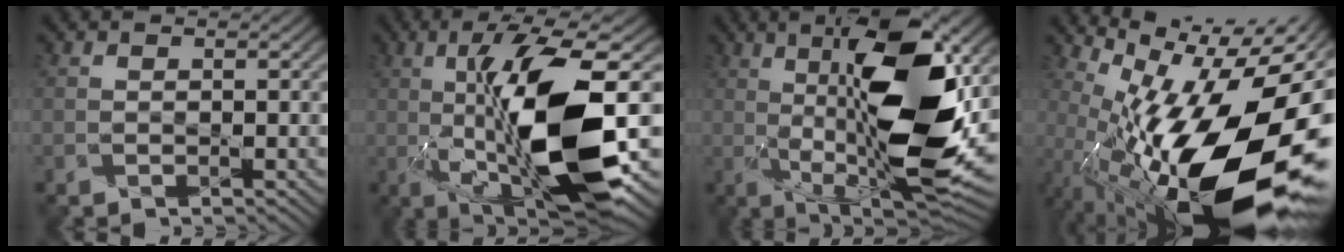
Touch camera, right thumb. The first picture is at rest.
{"total": 15.0, "force": [-1.3, 4.5, 14.2], "torque": [-0.250, 0.008, -0.021]}
{"total": 15.6, "force": [1.4, 5.2, 14.6], "torque": [-0.242, 0.010, 0.018]}
{"total": 19.9, "force": [-5.3, 7.9, 17.5], "torque": [-0.273, 0.000, -0.092]}